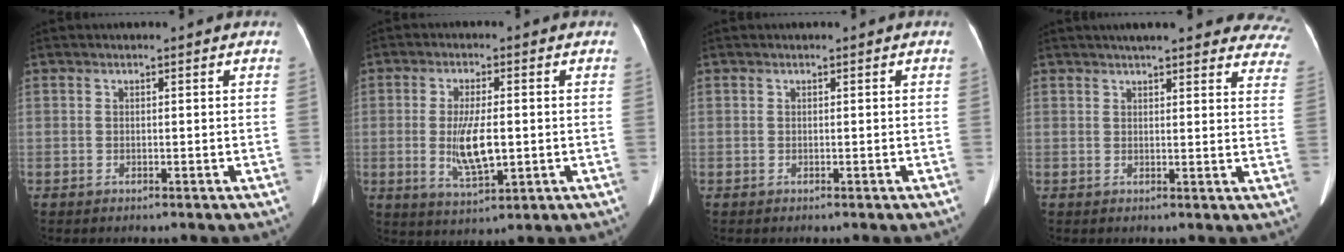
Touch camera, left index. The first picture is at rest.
{"total": 7.4, "force": [-0.7, 2.1, 7.0], "torque": [-0.142, -0.009, -0.007]}
{"total": 0.0}
{"total": 21.8, "force": [19.5, 4.4, 8.7], "torque": [-0.094, -0.023, 0.208]}